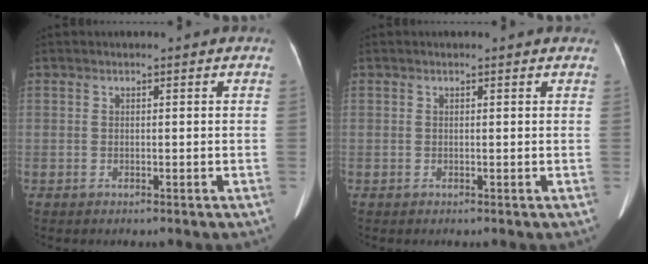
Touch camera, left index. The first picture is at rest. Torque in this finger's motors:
{"motor_torque": [-0.01, -0.09, -0.12, -0.01]}